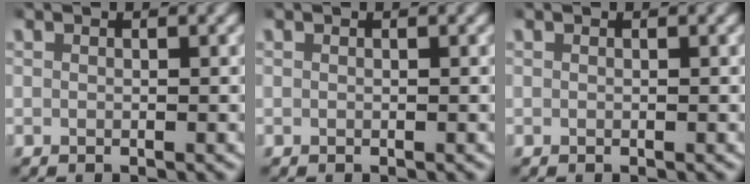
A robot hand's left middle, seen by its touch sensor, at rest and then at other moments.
{"total": 0.0}
{"total": 0.0}